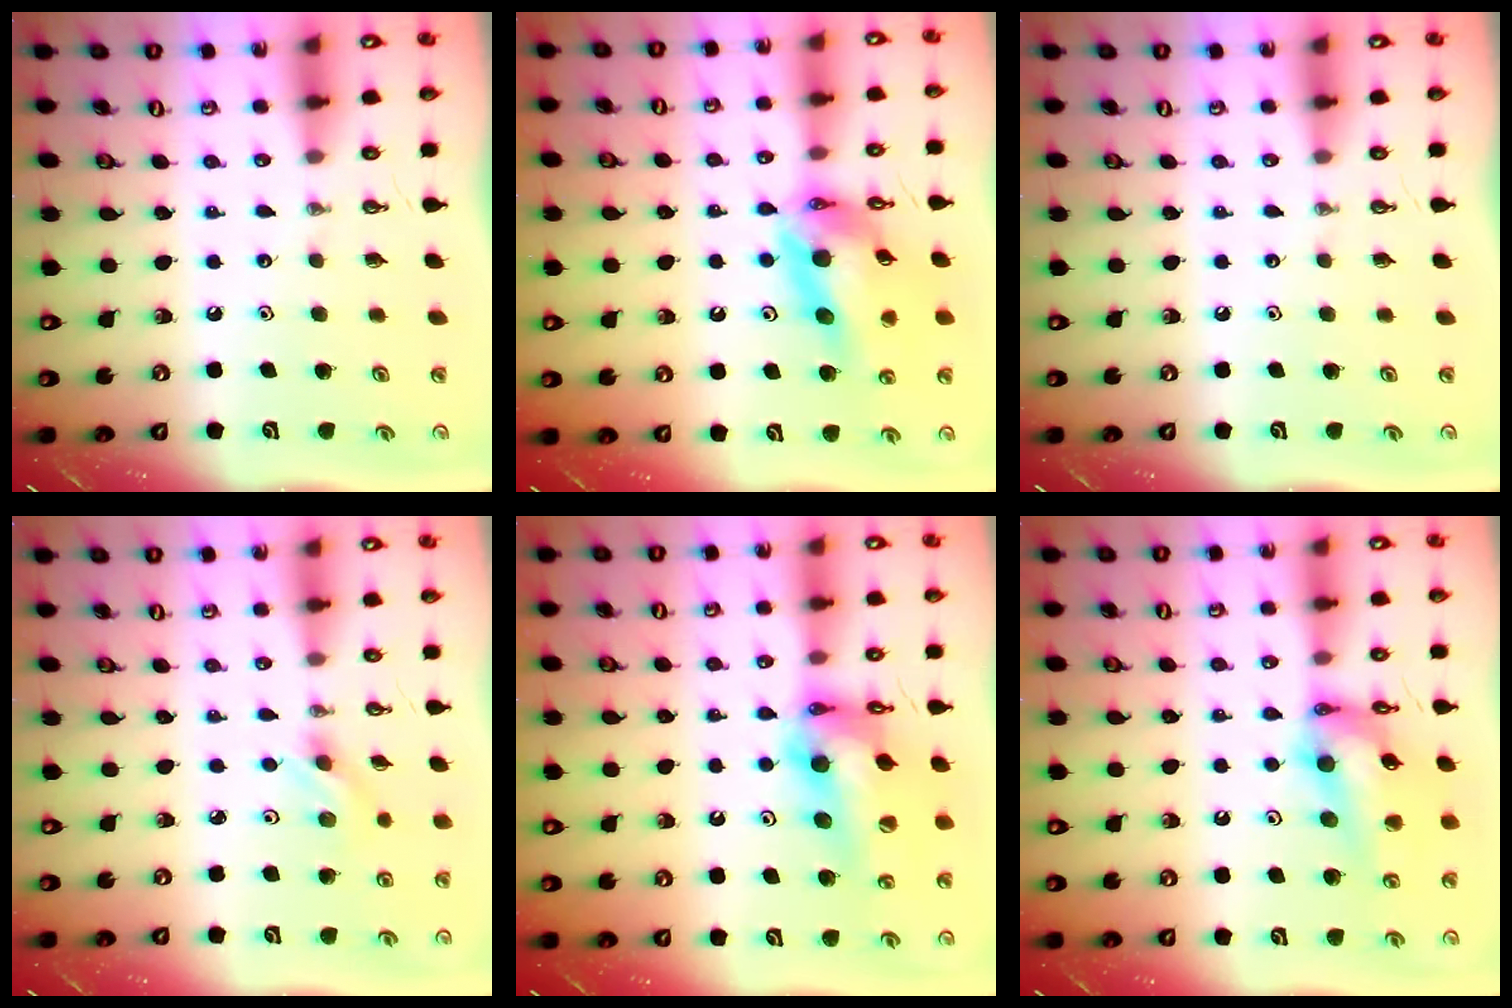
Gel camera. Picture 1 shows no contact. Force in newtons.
{"total": 16.2, "press": 16.1, "slide": 1.7}
{"total": 0.0}
{"total": 2.6, "press": 2.3, "slide": 1.1}
{"total": 16.5, "press": 16.4, "slide": 1.8}
{"total": 15.3, "press": 15.2, "slide": 1.5}